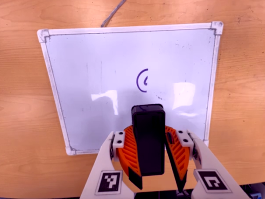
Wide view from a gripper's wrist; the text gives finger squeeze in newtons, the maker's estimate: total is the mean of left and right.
{"total": 11.5, "left": 11.9, "right": 11.2}